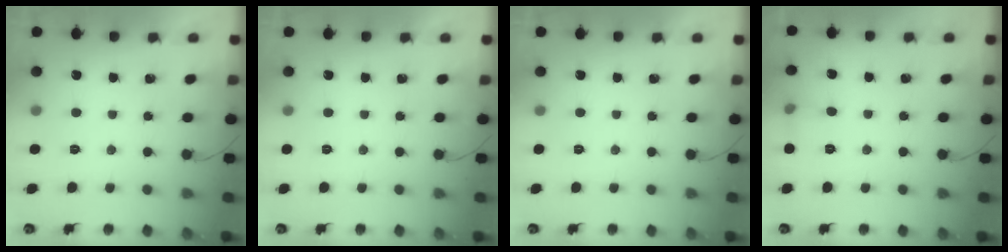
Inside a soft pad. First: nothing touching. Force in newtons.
{"total": 0.0}
{"total": 0.0}
{"total": 6.0, "press": 5.7, "slide": 1.8}